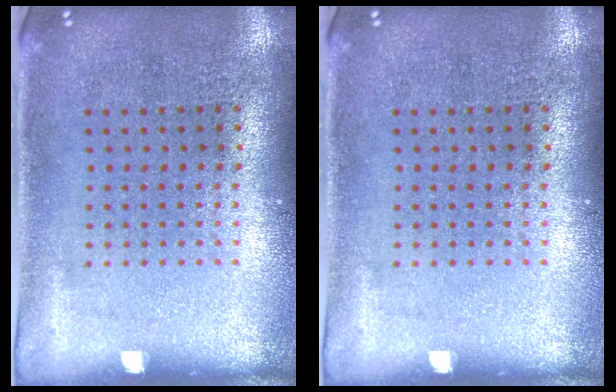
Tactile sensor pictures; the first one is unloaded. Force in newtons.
{"total": 0.0}